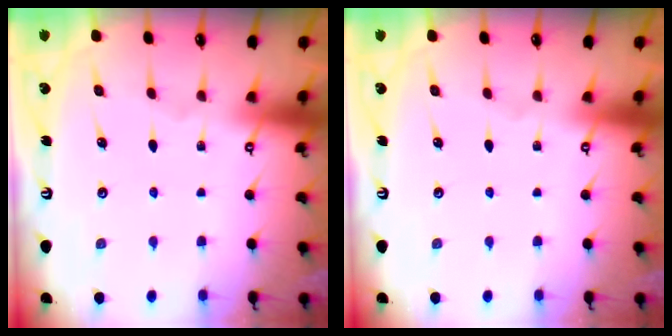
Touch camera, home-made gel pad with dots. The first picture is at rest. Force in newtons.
{"total": 0.0}